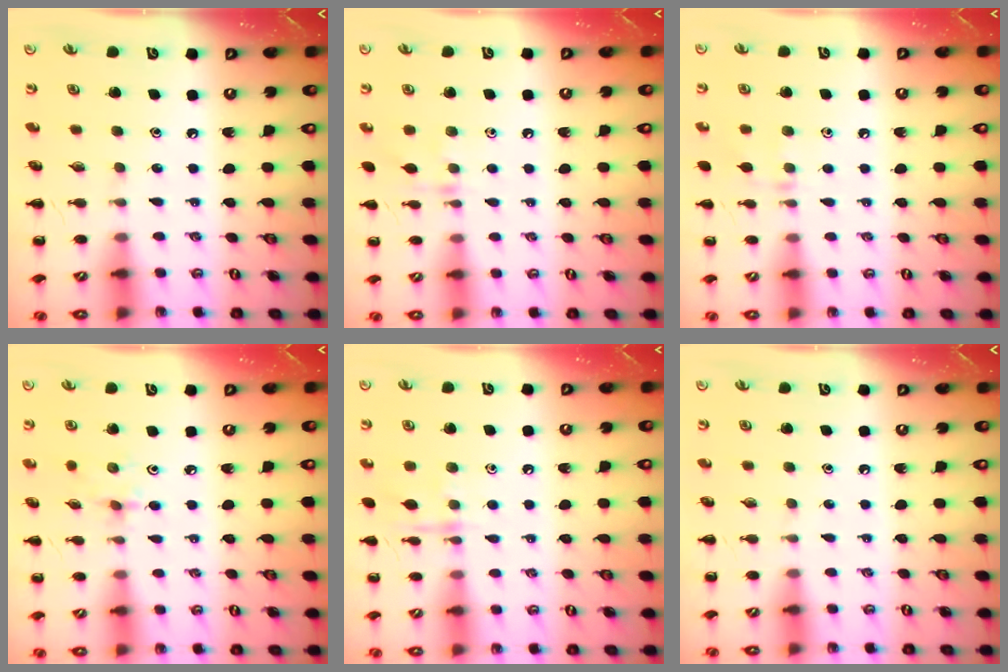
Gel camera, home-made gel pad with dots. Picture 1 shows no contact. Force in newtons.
{"total": 6.7, "press": 6.5, "slide": 1.7}
{"total": 6.8, "press": 6.4, "slide": 2.3}
{"total": 2.9, "press": 2.7, "slide": 0.9}
{"total": 7.5, "press": 7.4, "slide": 0.7}
{"total": 0.0}